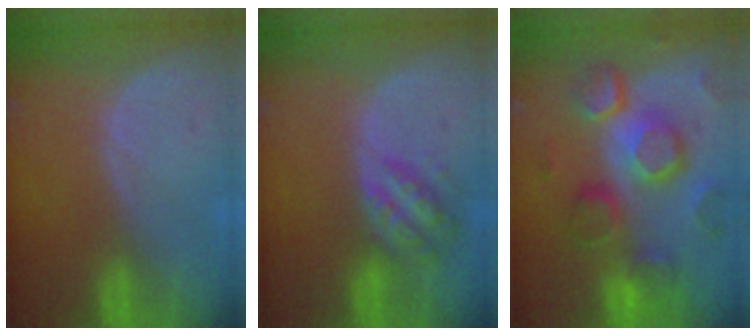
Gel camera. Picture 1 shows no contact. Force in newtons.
{"total": 6.0, "press": 5.4, "slide": 2.6}
{"total": 12.3, "press": 10.6, "slide": 6.2}